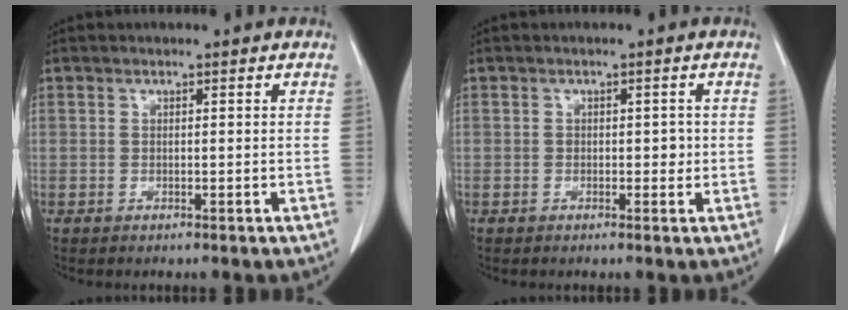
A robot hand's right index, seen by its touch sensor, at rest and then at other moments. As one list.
[{"total": 1.5, "force": [-0.1, 1.0, 1.2], "torque": [-0.012, 0.003, -0.001]}]